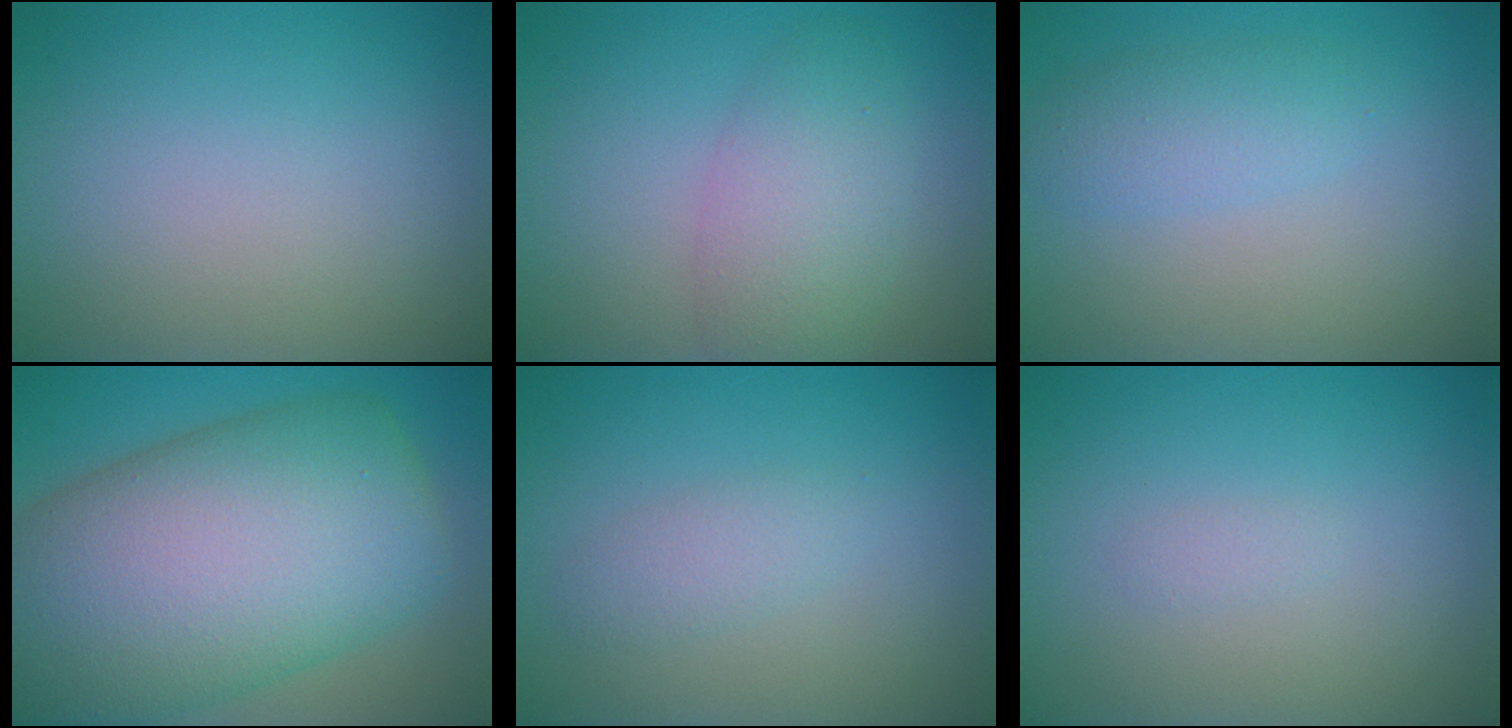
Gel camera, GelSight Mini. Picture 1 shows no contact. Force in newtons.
{"total": 4.3, "press": 4.3, "slide": 0.2}
{"total": 2.4, "press": 2.4, "slide": 0.2}
{"total": 16.9, "press": 16.9, "slide": 0.7}
{"total": 1.7, "press": 1.7, "slide": 0.1}
{"total": 0.5, "press": 0.5, "slide": 0.0}